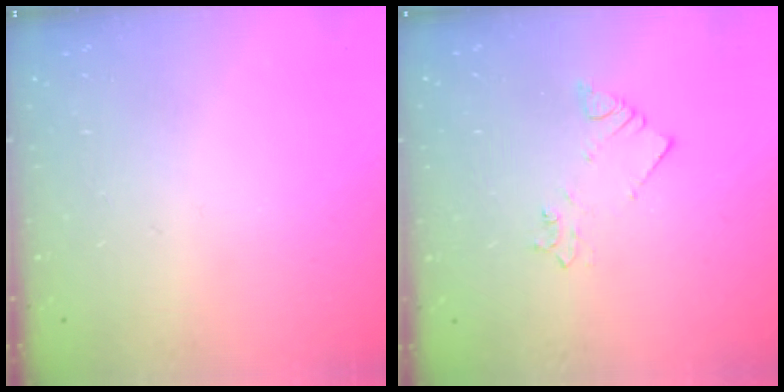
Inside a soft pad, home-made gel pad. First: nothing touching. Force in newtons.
{"total": 2.7, "press": 2.7, "slide": 0.3}